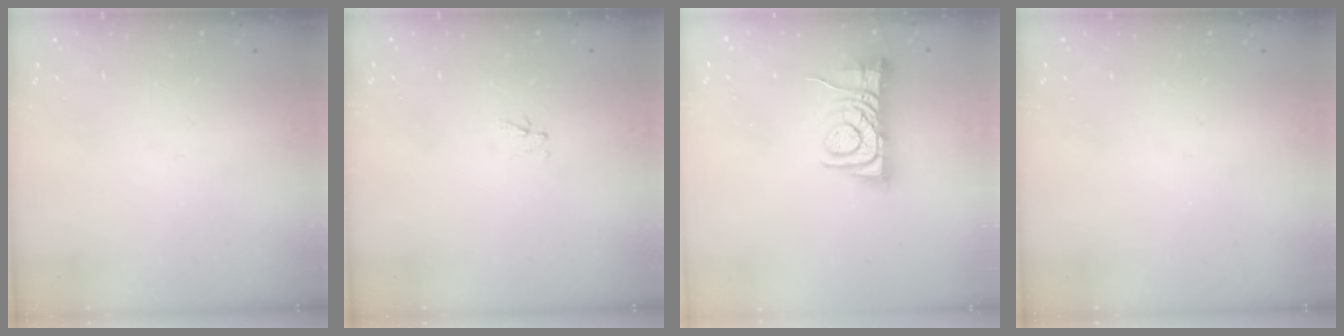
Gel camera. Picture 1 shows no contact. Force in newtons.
{"total": 3.0, "press": 3.0, "slide": 0.3}
{"total": 7.6, "press": 7.5, "slide": 1.0}
{"total": 0.0}